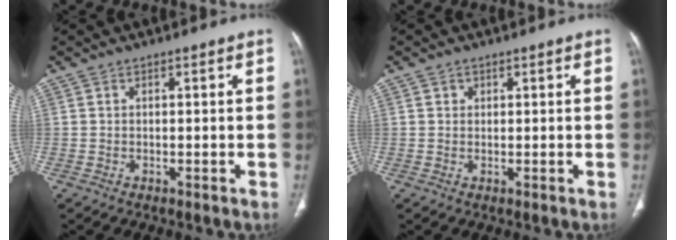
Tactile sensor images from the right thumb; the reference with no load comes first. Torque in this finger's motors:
{"motor_torque": [-0.75, 0.19, 0.04, 0.01, 0.06]}